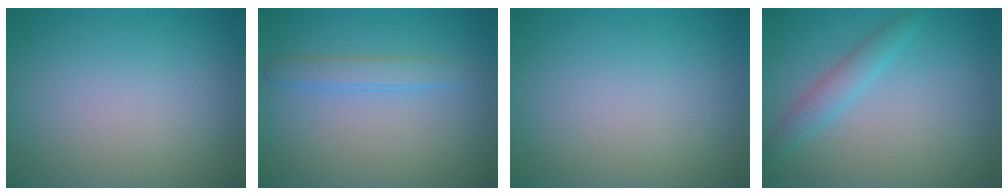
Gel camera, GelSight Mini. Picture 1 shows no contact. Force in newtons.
{"total": 1.8, "press": 1.8, "slide": 0.1}
{"total": 0.0}
{"total": 2.1, "press": 2.1, "slide": 0.1}